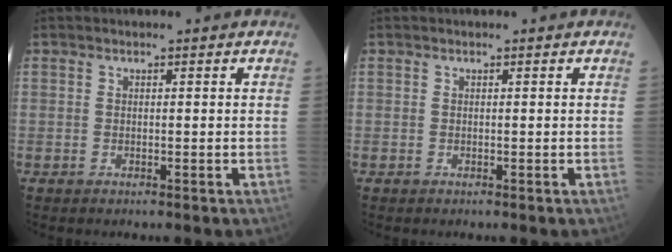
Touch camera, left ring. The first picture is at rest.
{"total": 0.0}